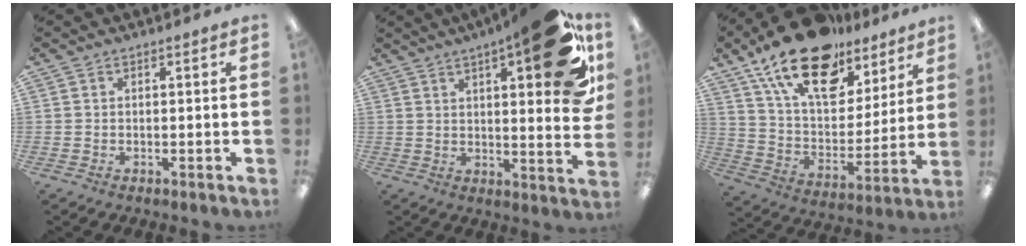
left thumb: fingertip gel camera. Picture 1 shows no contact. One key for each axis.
{"total": 21.0, "fx": 9.6, "fy": 5.6, "fz": 17.7, "tx": -0.238, "ty": -0.050, "tz": 0.143}
{"total": 21.7, "fx": 15.0, "fy": 10.5, "fz": 11.5, "tx": -0.201, "ty": -0.084, "tz": 0.268}